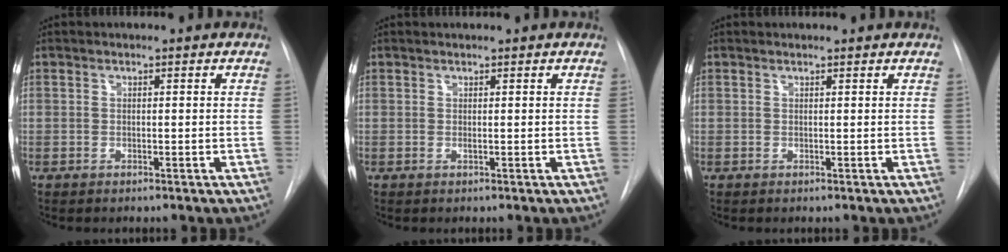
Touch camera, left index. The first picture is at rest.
{"total": 0.8, "force": [0.6, 0.0, 0.5], "torque": [-0.007, 0.011, 0.012]}
{"total": 1.4, "force": [1.4, 0.1, 0.1], "torque": [-0.008, 0.012, 0.018]}